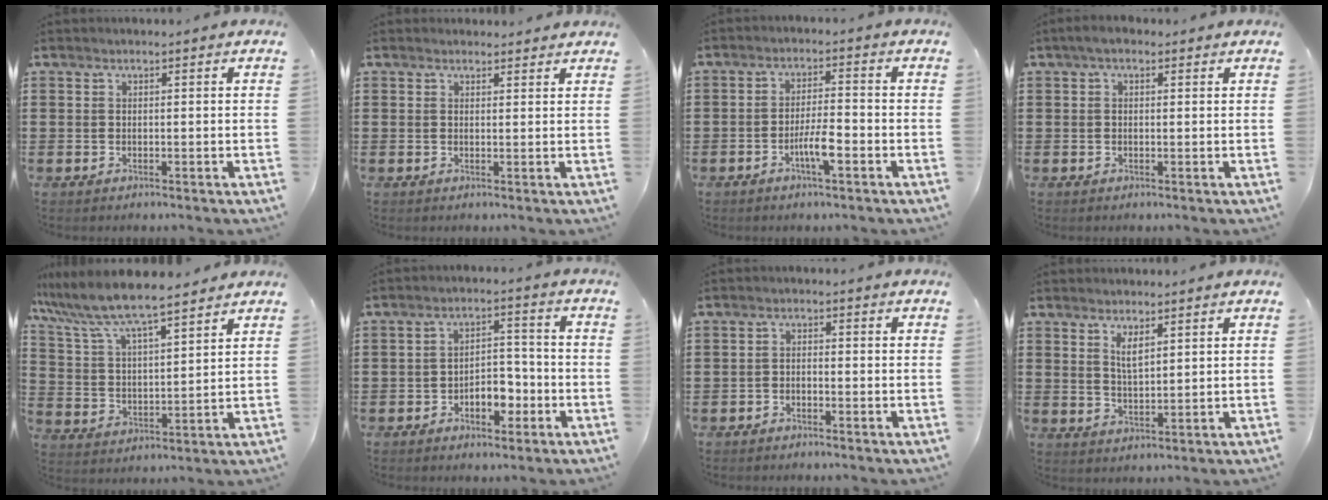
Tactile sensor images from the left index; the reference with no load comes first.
{"total": 1.3, "force": [1.2, 0.3, 0.0], "torque": [-0.002, 0.003, 0.024]}
{"total": 4.8, "force": [-2.1, 1.0, 4.2], "torque": [-0.084, 0.003, -0.043]}
{"total": 1.5, "force": [0.4, 0.8, 1.2], "torque": [-0.025, 0.008, 0.006]}
{"total": 7.7, "force": [6.9, 0.5, 3.4], "torque": [-0.093, -0.036, 0.117]}
{"total": 4.7, "force": [-2.6, 2.7, 2.8], "torque": [-0.044, 0.010, -0.053]}
{"total": 1.4, "force": [-1.3, 0.2, 0.2], "torque": [-0.009, 0.001, -0.027]}
{"total": 3.2, "force": [1.9, 1.1, 2.4], "torque": [-0.042, 0.000, 0.032]}